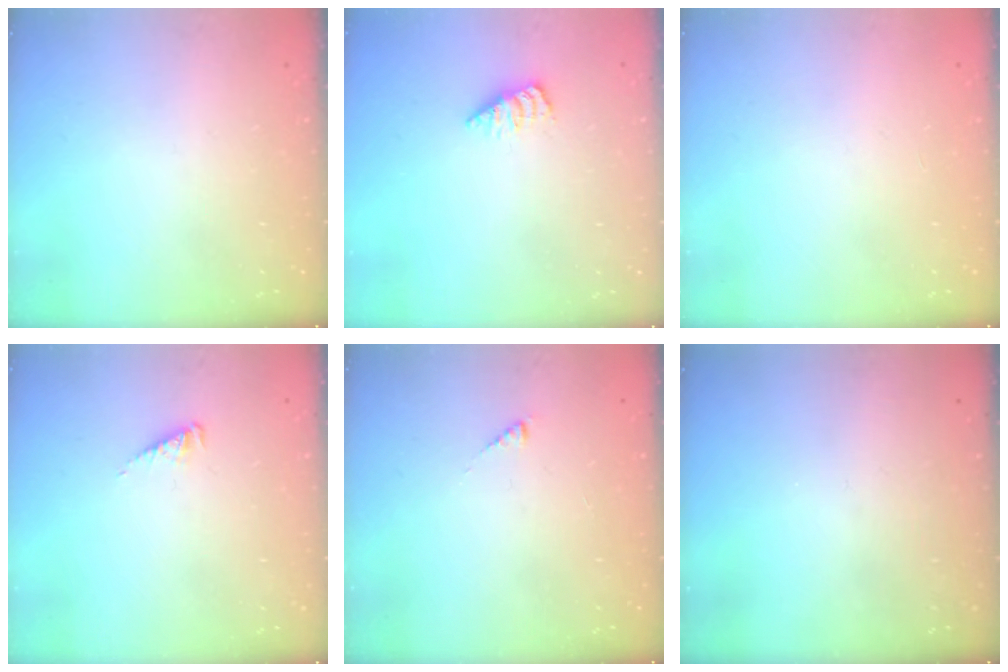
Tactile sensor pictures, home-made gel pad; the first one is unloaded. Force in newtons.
{"total": 1.9, "press": 1.9, "slide": 0.3}
{"total": 0.0}
{"total": 2.5, "press": 2.4, "slide": 0.4}
{"total": 2.0, "press": 2.0, "slide": 0.3}
{"total": 0.0}